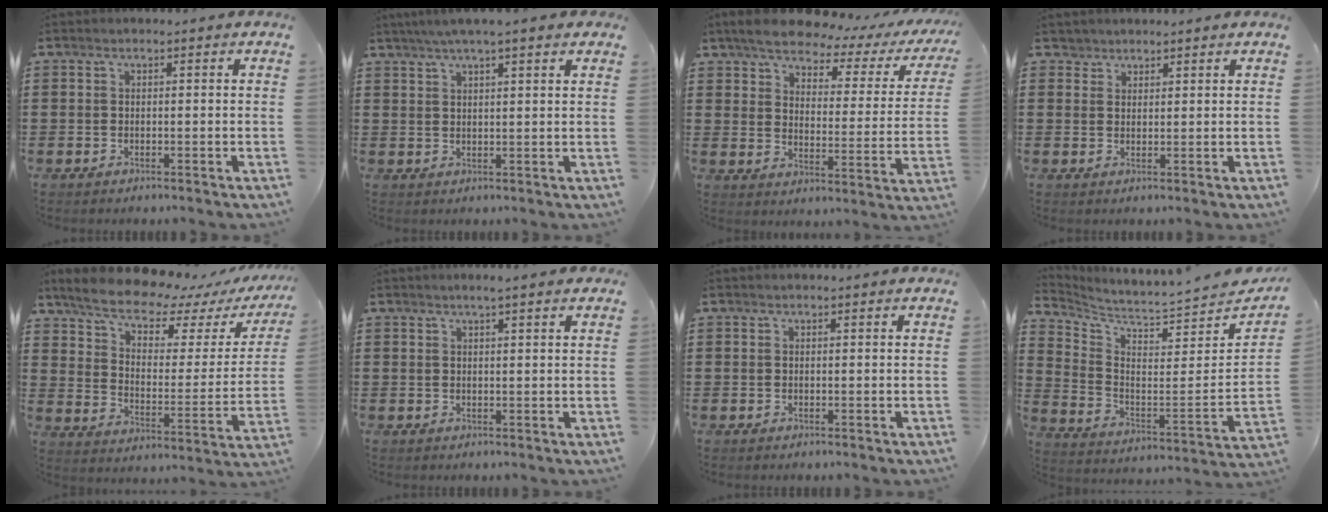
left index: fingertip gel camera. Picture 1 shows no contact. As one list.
[{"total": 3.9, "force": [3.1, 0.0, 2.4], "torque": [-0.054, 0.000, 0.055]}, {"total": 5.6, "force": [5.1, 1.2, 1.9], "torque": [-0.068, -0.028, 0.085]}, {"total": 2.1, "force": [1.8, 1.1, -0.1], "torque": [-0.005, 0.005, 0.036]}, {"total": 9.4, "force": [8.1, 2.3, 4.1], "torque": [-0.102, -0.050, 0.137]}, {"total": 1.7, "force": [1.3, -0.1, 1.1], "torque": [-0.022, 0.001, 0.023]}, {"total": 0.0}, {"total": 4.1, "force": [4.0, -0.2, 0.9], "torque": [-0.043, -0.061, 0.061]}]